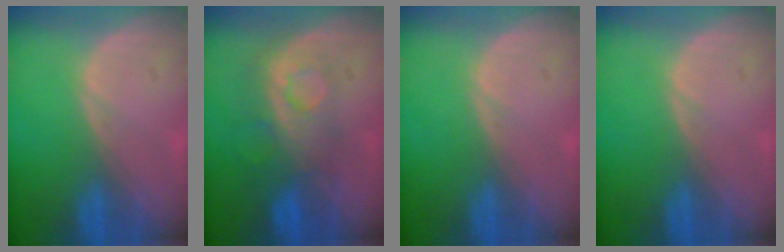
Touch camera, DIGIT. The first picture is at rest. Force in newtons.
{"total": 7.8, "press": 7.5, "slide": 2.0}
{"total": 0.0}
{"total": 0.0}